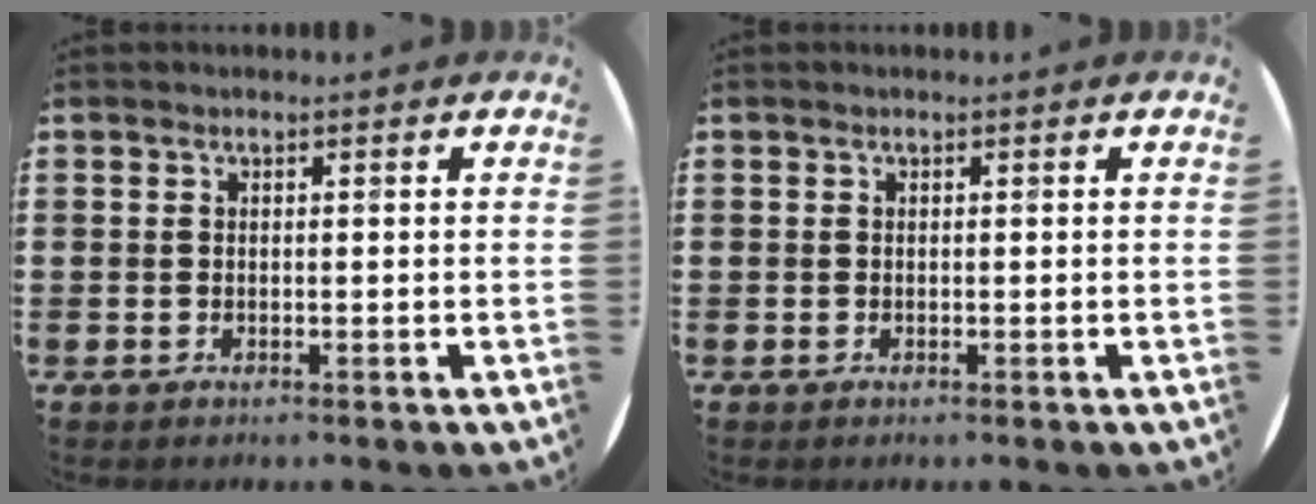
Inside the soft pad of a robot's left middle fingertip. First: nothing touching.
{"total": 0.0}